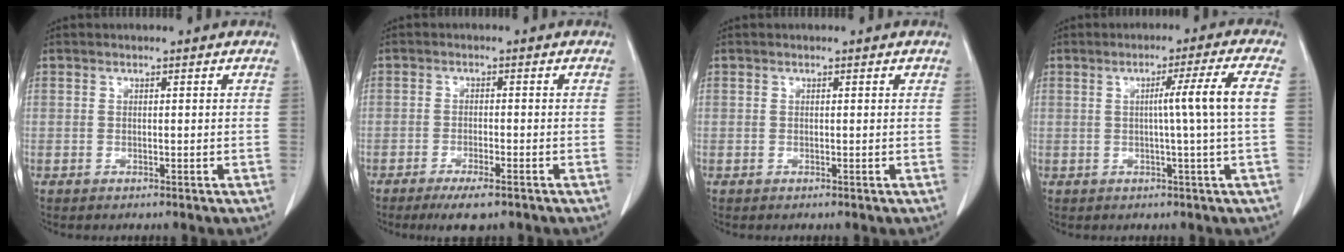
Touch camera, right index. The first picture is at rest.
{"total": 4.7, "force": [-3.2, 0.9, 3.3], "torque": [-0.057, -0.008, -0.046]}
{"total": 0.0}
{"total": 6.5, "force": [0.3, -2.0, 6.2], "torque": [-0.094, 0.004, 0.007]}